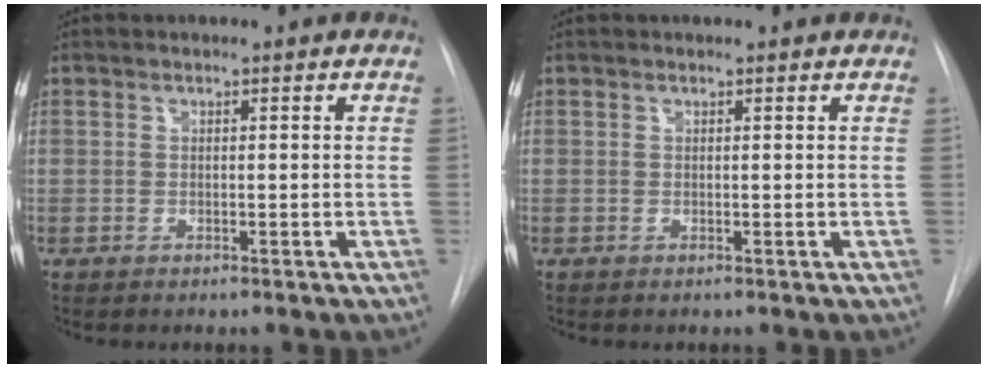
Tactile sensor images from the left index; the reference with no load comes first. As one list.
[{"total": 0.9, "force": [0.9, 0.2, 0.1], "torque": [-0.009, 0.008, 0.010]}]